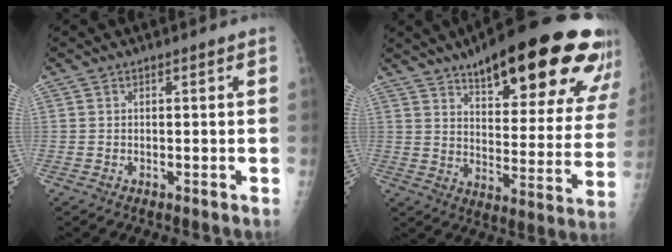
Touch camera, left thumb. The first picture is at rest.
{"total": 29.3, "force": [18.6, 9.1, 20.7], "torque": [-0.247, -0.059, 0.253]}